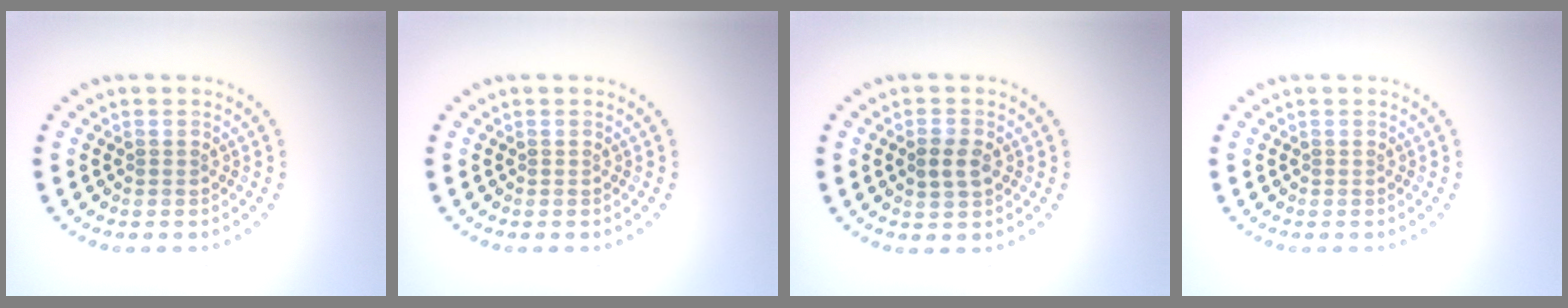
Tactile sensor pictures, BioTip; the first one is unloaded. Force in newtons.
{"total": 0.0}
{"total": 2.2, "press": 2.2, "slide": 0.2}
{"total": 0.0}